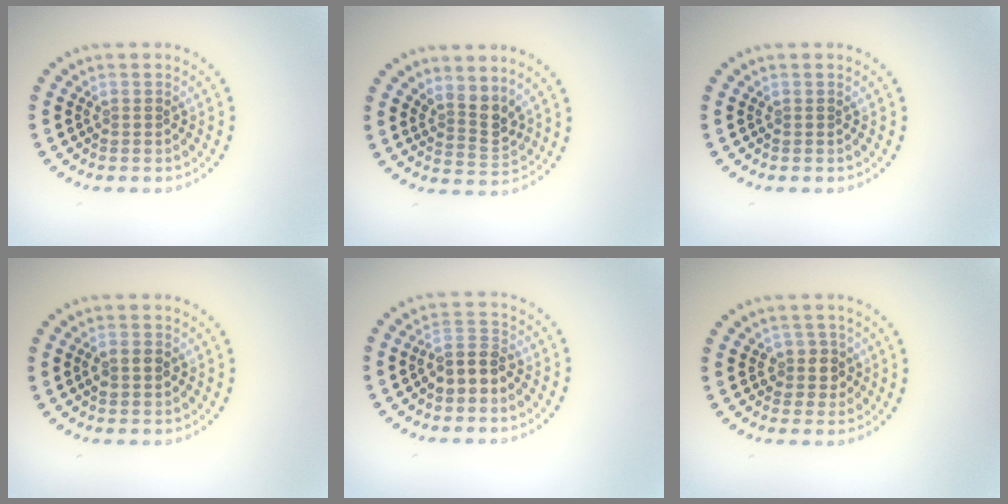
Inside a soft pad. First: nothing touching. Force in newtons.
{"total": 2.8, "press": 2.0, "slide": 1.9}
{"total": 0.0}
{"total": 1.3, "press": 1.3, "slide": 0.1}
{"total": 2.9, "press": 2.7, "slide": 1.2}
{"total": 2.1, "press": 1.6, "slide": 1.3}